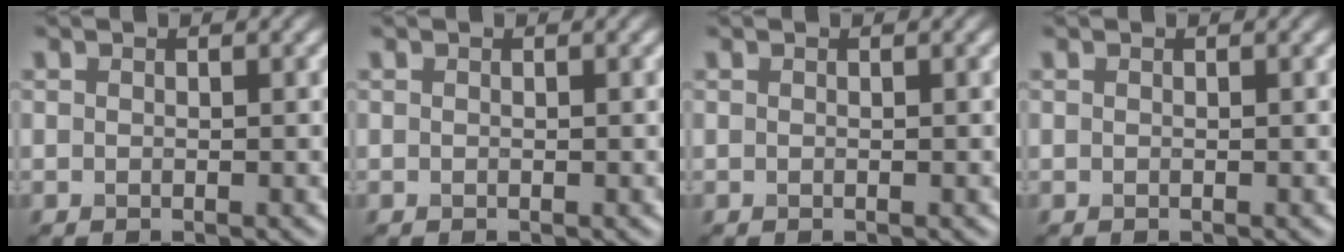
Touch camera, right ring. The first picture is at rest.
{"total": 0.0}
{"total": 0.0}
{"total": 0.0}